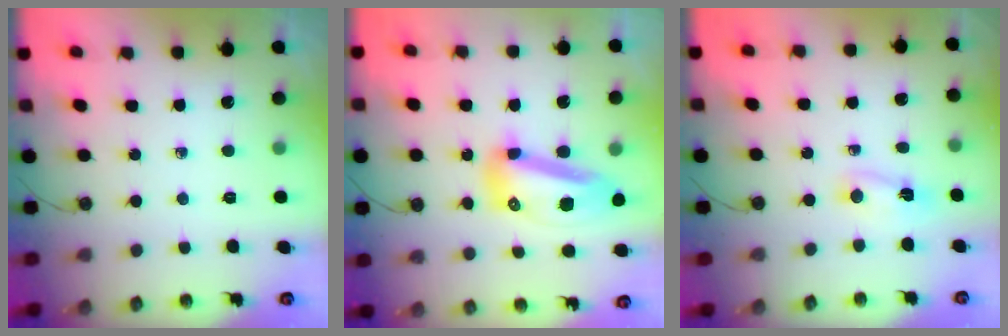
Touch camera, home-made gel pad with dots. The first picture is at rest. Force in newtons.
{"total": 15.2, "press": 15.1, "slide": 2.0}
{"total": 2.4, "press": 2.4, "slide": 0.6}